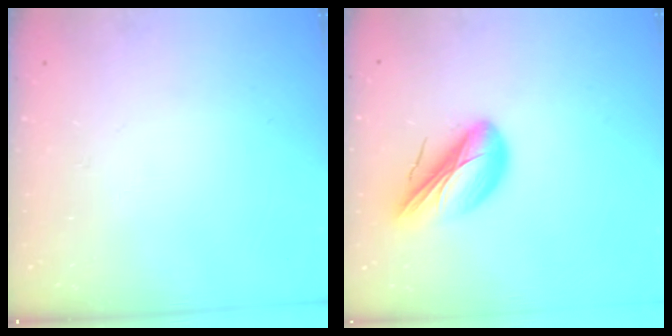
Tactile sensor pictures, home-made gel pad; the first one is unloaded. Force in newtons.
{"total": 12.8, "press": 12.4, "slide": 3.2}